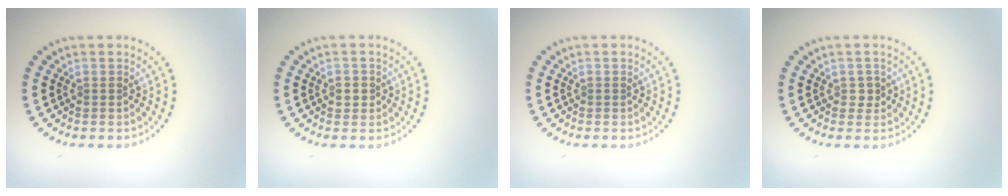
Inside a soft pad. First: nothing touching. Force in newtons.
{"total": 1.1, "press": 1.1, "slide": 0.4}
{"total": 0.0}
{"total": 0.8, "press": 0.8, "slide": 0.2}